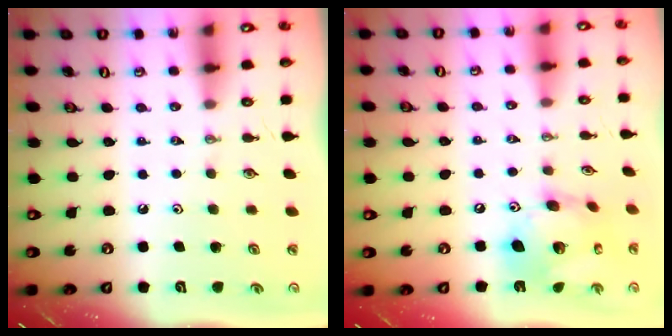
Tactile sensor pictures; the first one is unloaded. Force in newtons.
{"total": 16.0, "press": 15.9, "slide": 1.8}